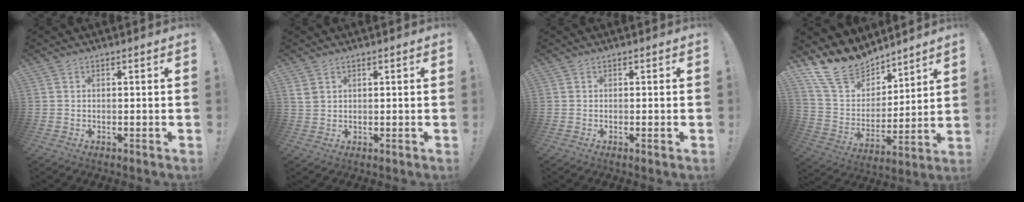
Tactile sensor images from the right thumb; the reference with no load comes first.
{"total": 2.4, "force": [1.3, 1.6, 1.3], "torque": [-0.027, 0.001, 0.027]}
{"total": 0.8, "force": [-0.2, -0.2, 0.7], "torque": [-0.018, 0.002, -0.004]}
{"total": 16.4, "force": [13.3, 8.3, 4.7], "torque": [-0.106, -0.100, 0.254]}